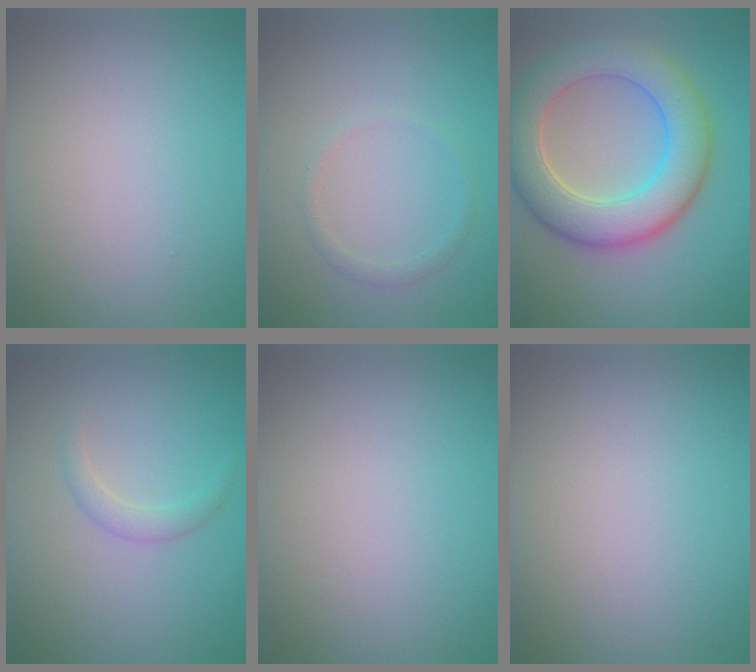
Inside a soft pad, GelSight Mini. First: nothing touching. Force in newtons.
{"total": 0.9, "press": 0.9, "slide": 0.1}
{"total": 7.8, "press": 7.8, "slide": 0.7}
{"total": 1.3, "press": 1.3, "slide": 0.1}
{"total": 0.0}
{"total": 0.0}